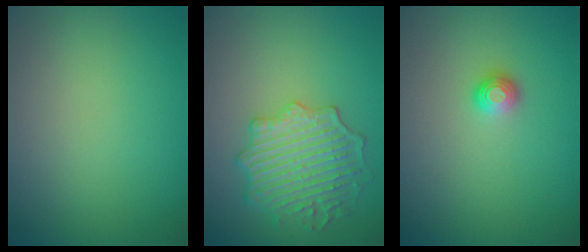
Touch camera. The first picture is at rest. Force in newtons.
{"total": 4.3, "press": 4.3, "slide": 0.8}
{"total": 1.1, "press": 1.0, "slide": 0.4}